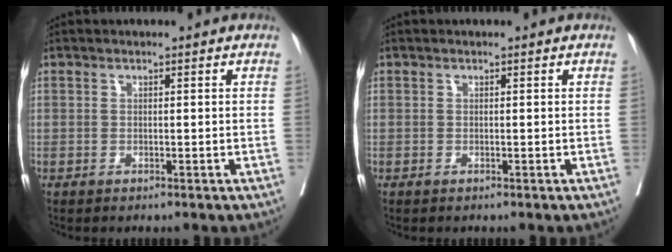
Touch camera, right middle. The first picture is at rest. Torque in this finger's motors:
{"motor_torque": [-0.02, 0.07, 0.01, 0.00]}